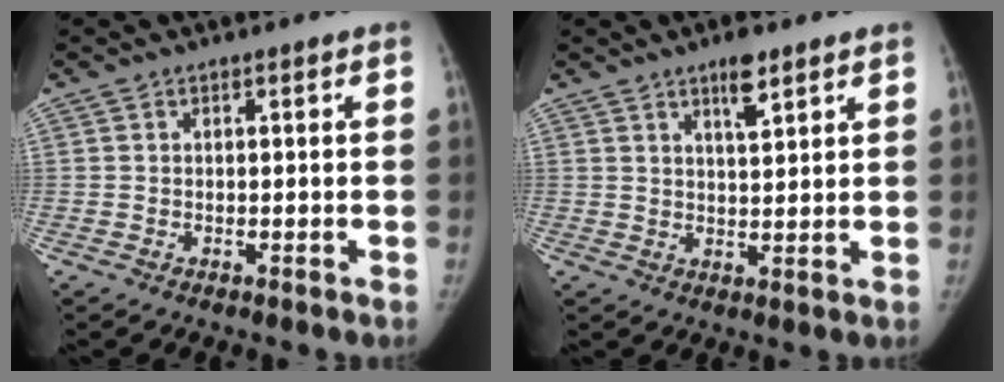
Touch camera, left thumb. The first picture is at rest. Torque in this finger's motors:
{"motor_torque": [0.44, -0.40, 0.57, -0.40, 0.14]}